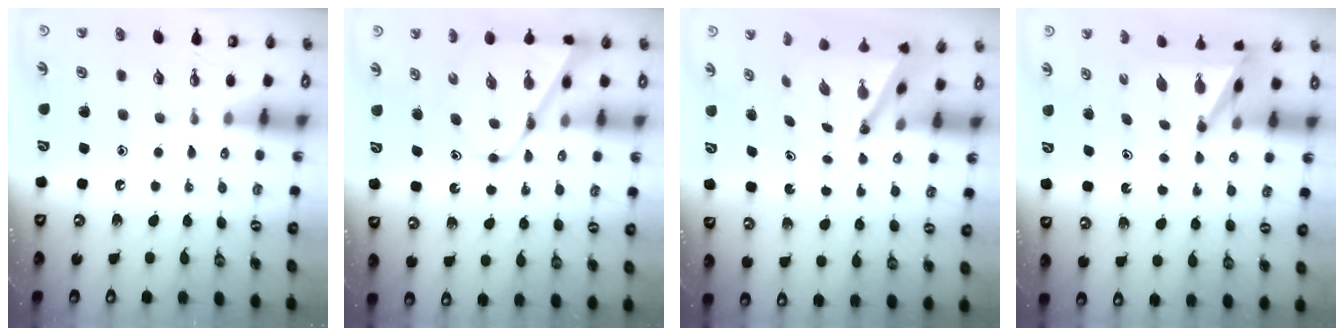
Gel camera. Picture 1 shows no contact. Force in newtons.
{"total": 11.7, "press": 11.6, "slide": 0.9}
{"total": 5.3, "press": 5.3, "slide": 0.5}
{"total": 6.0, "press": 5.9, "slide": 0.6}